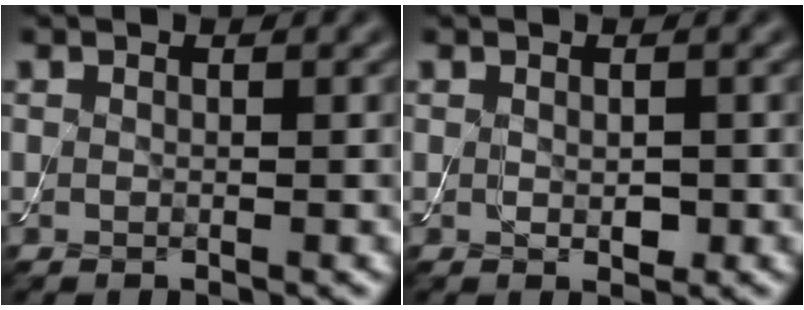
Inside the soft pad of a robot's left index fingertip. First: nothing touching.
{"total": 1.3, "force": [-0.1, 0.8, 1.0], "torque": [-0.018, -0.004, 0.002]}